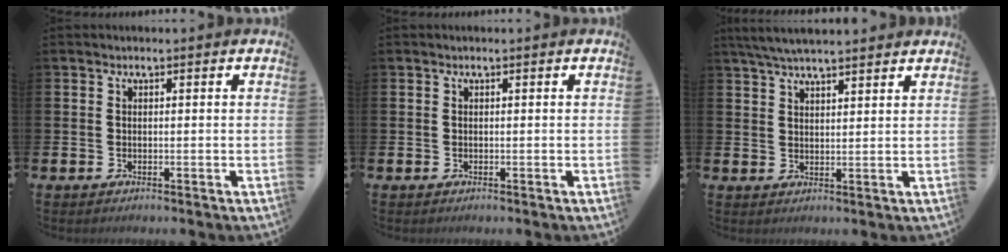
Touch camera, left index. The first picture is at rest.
{"total": 0.0}
{"total": 5.1, "force": [4.8, 0.7, 1.7], "torque": [-0.048, -0.010, 0.089]}